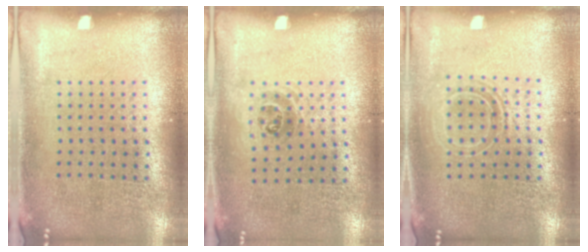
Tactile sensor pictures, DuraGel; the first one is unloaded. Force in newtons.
{"total": 1.0, "press": 0.7, "slide": 0.7}
{"total": 1.5, "press": 1.2, "slide": 0.9}